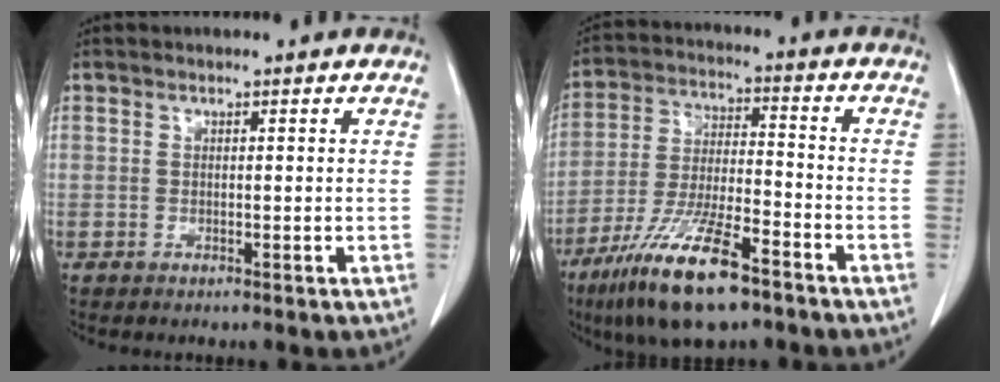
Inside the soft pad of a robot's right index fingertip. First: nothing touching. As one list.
[{"total": 14.7, "force": [-9.6, 2.8, 10.8], "torque": [-0.216, -0.027, -0.173]}]